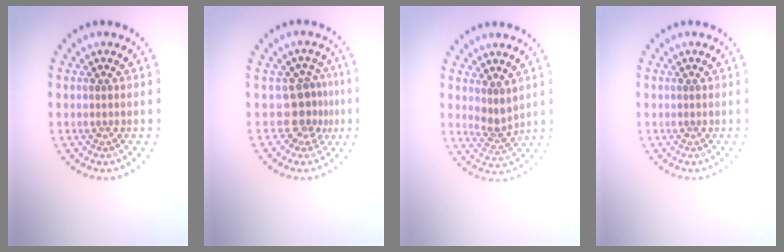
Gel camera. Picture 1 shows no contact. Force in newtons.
{"total": 2.8, "press": 2.0, "slide": 2.0}
{"total": 2.0, "press": 1.6, "slide": 1.3}
{"total": 0.0}